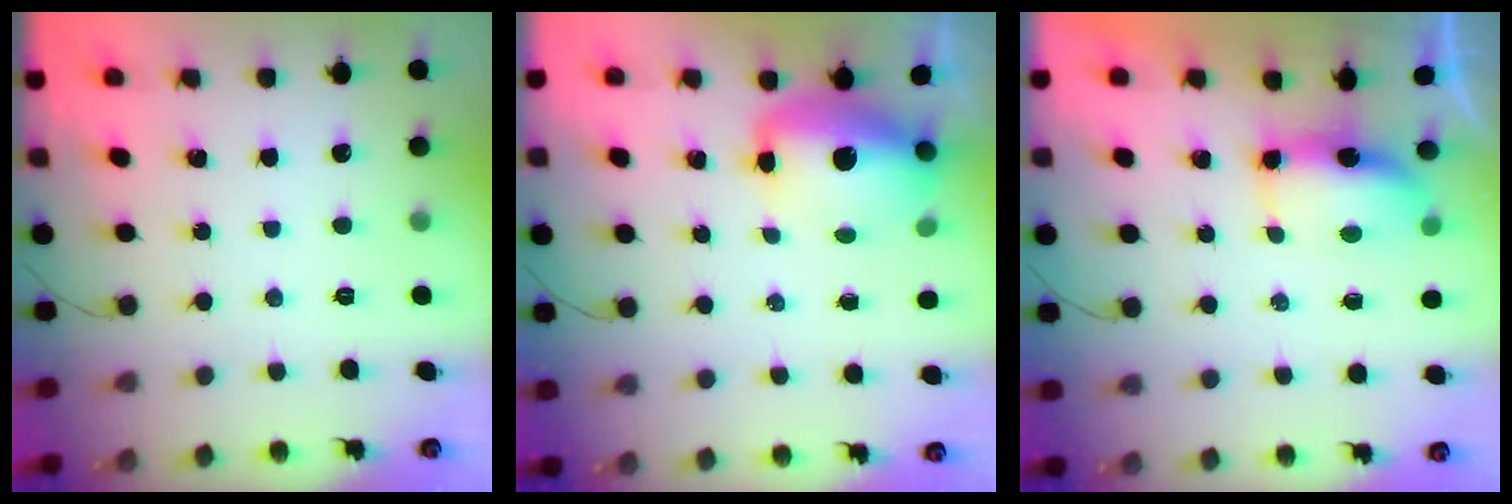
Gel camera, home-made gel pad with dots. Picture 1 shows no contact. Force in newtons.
{"total": 11.6, "press": 11.2, "slide": 3.1}
{"total": 8.6, "press": 7.1, "slide": 4.9}